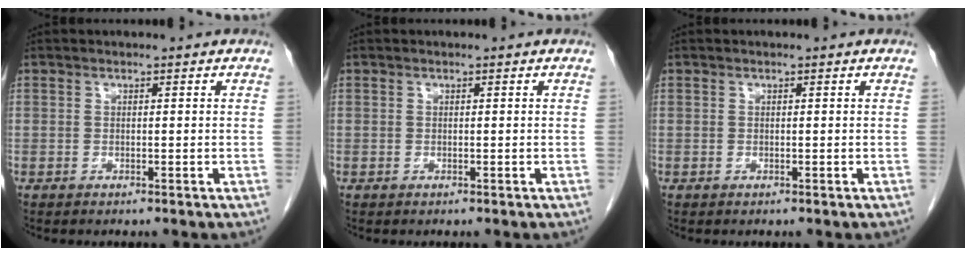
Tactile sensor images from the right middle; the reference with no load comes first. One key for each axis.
{"total": 0.0}
{"total": 0.0}